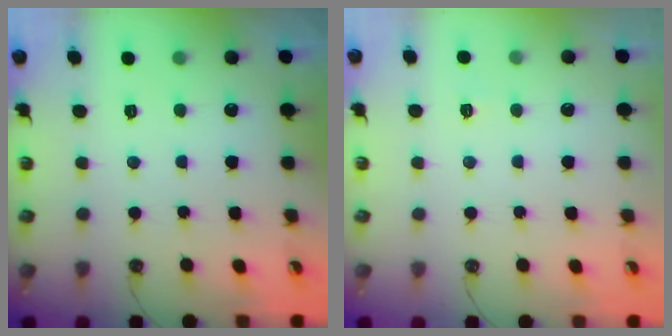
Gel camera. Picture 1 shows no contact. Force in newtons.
{"total": 2.7, "press": 2.7, "slide": 0.3}